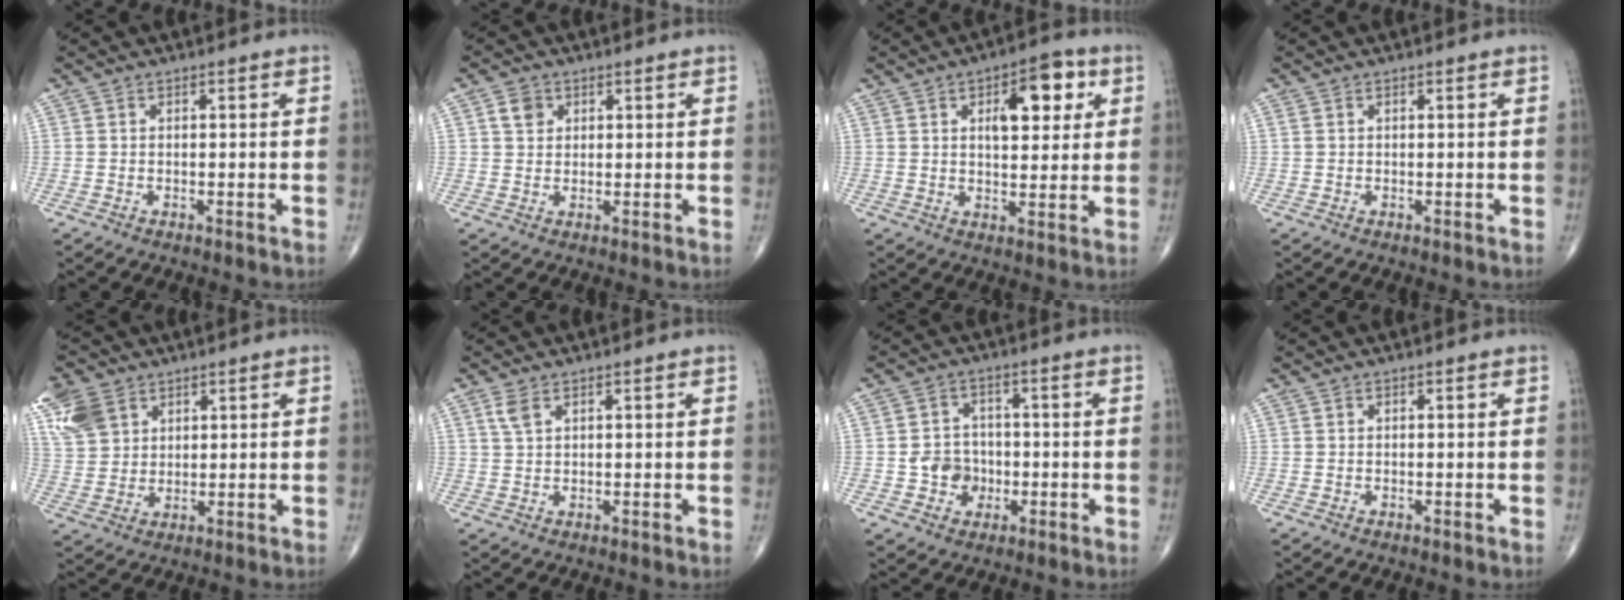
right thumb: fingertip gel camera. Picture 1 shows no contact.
{"total": 3.4, "force": [1.4, 2.7, 1.5], "torque": [-0.014, -0.002, 0.024]}
{"total": 10.7, "force": [3.8, 5.1, 8.6], "torque": [-0.093, -0.004, 0.052]}
{"total": 0.6, "force": [0.3, 0.3, 0.4], "torque": [-0.009, 0.009, 0.009]}
{"total": 9.8, "force": [5.2, 7.0, 4.6], "torque": [-0.089, -0.006, 0.113]}
{"total": 2.6, "force": [1.4, 1.3, 1.8], "torque": [-0.039, 0.005, 0.035]}
{"total": 6.1, "force": [-1.4, 5.4, 2.5], "torque": [-0.008, 0.013, -0.026]}
{"total": 0.0}